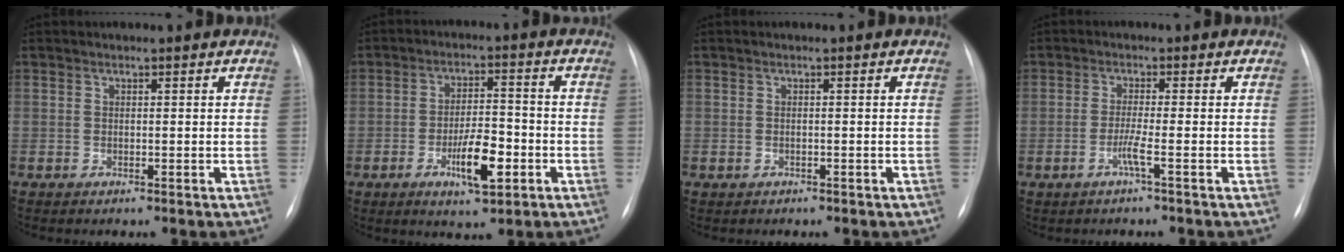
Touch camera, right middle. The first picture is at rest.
{"total": 7.4, "force": [-2.9, 2.2, 6.5], "torque": [-0.118, 0.001, -0.047]}
{"total": 0.7, "force": [-0.6, 0.5, 0.1], "torque": [-0.007, 0.005, -0.004]}
{"total": 2.3, "force": [-1.1, -0.8, 1.9], "torque": [-0.041, -0.004, -0.027]}